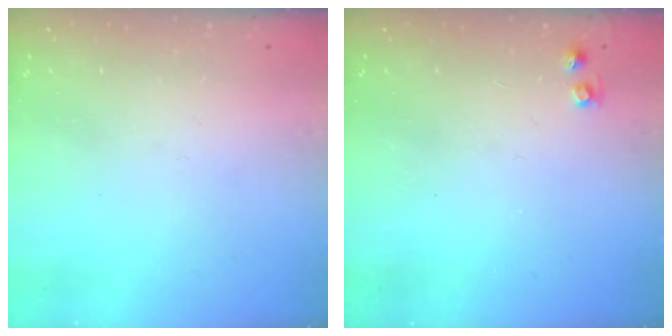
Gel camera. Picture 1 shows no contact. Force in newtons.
{"total": 3.6, "press": 3.6, "slide": 0.6}